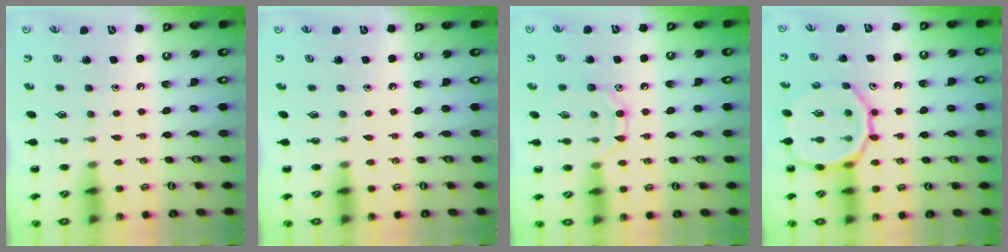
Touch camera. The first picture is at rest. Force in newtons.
{"total": 0.0}
{"total": 8.2, "press": 8.1, "slide": 1.2}
{"total": 15.9, "press": 15.7, "slide": 2.3}